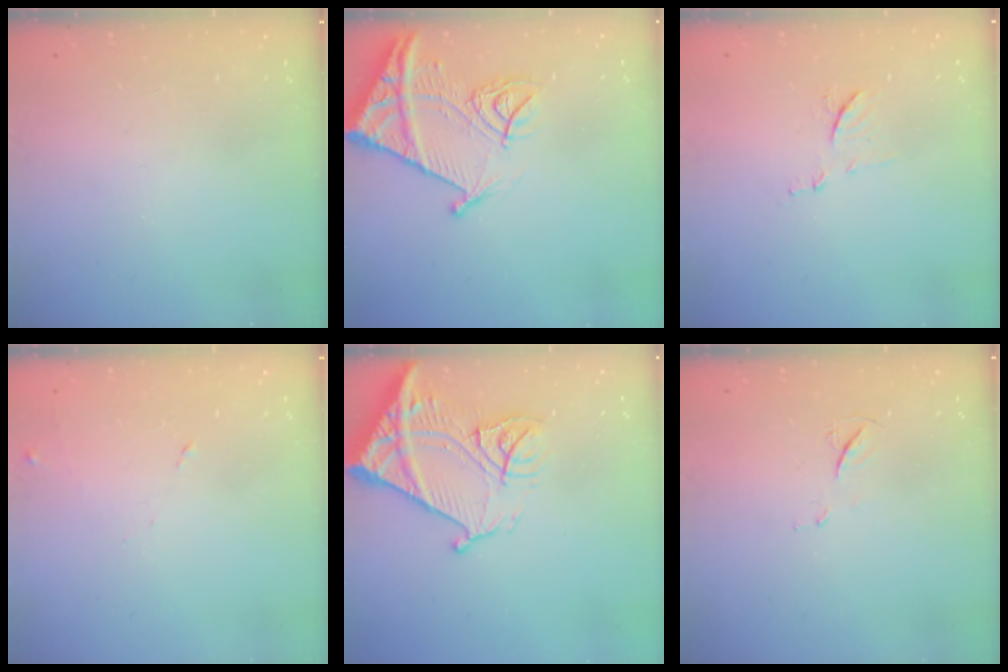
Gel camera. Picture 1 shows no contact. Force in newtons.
{"total": 14.9, "press": 14.8, "slide": 1.6}
{"total": 7.2, "press": 7.1, "slide": 0.5}
{"total": 6.1, "press": 6.1, "slide": 0.6}
{"total": 19.3, "press": 19.2, "slide": 2.2}
{"total": 4.5, "press": 4.5, "slide": 0.6}